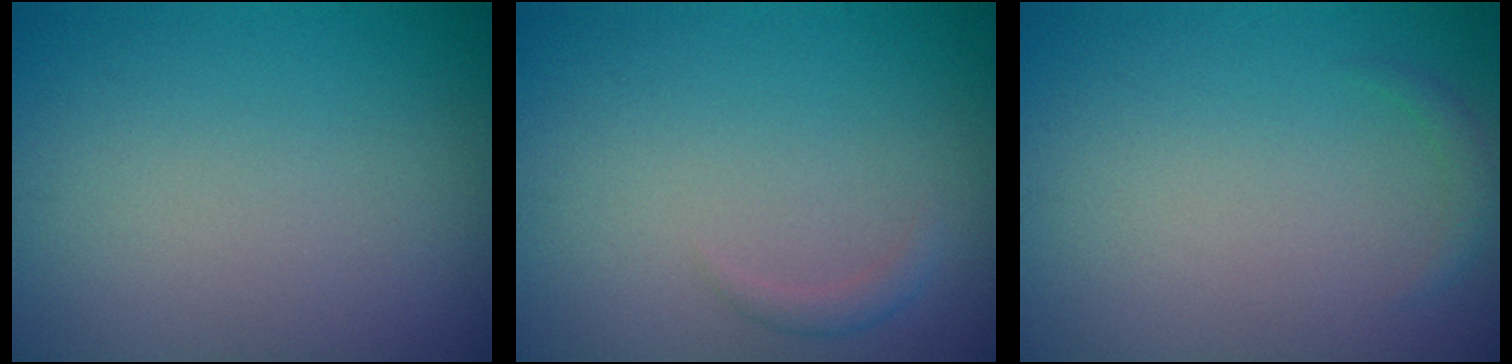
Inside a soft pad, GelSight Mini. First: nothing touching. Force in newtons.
{"total": 0.9, "press": 0.9, "slide": 0.1}
{"total": 0.8, "press": 0.8, "slide": 0.1}